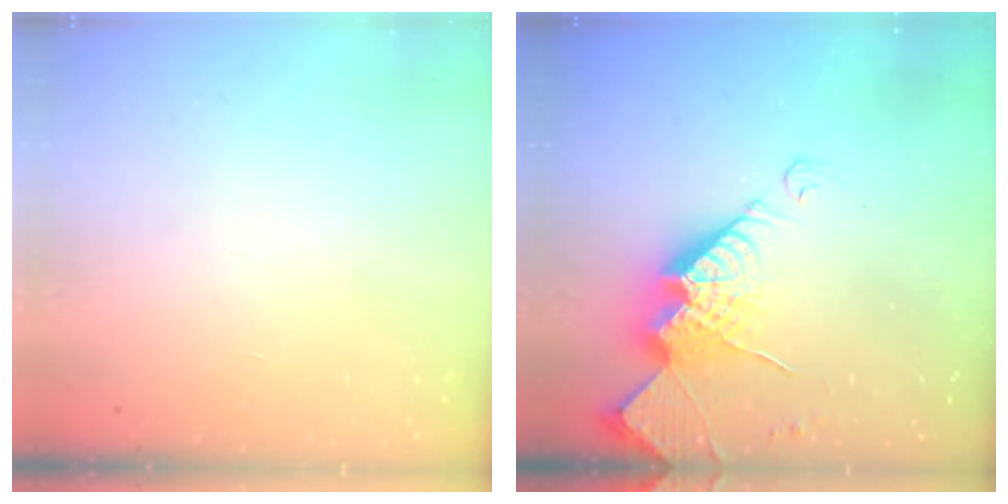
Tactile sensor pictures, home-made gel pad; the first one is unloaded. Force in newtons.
{"total": 16.0, "press": 16.0, "slide": 1.5}